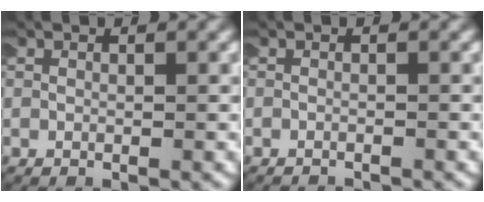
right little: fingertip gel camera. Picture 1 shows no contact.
{"total": 1.3, "force": [-1.3, 0.0, -0.2], "torque": [-0.005, -0.007, -0.016]}